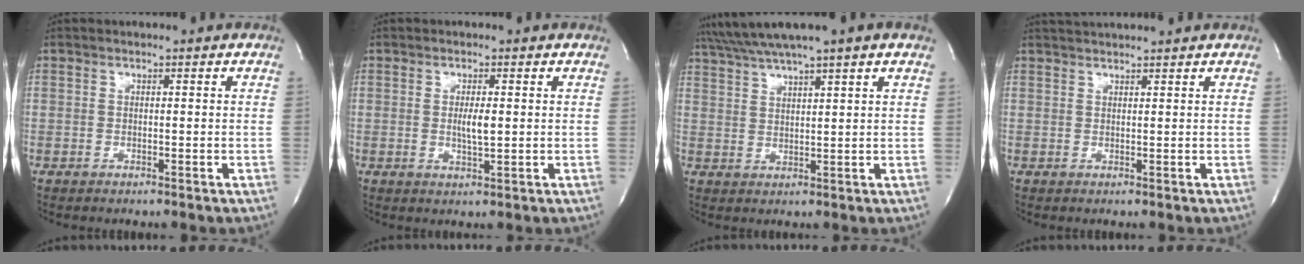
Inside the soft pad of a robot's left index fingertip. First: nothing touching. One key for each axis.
{"total": 2.7, "fx": 0.3, "fy": 0.4, "fz": 2.7, "tx": -0.051, "ty": -0.004, "tz": 0.006}
{"total": 8.3, "fx": 6.8, "fy": -1.1, "fz": 4.7, "tx": -0.086, "ty": 0.029, "tz": 0.110}
{"total": 4.5, "fx": 4.3, "fy": -0.5, "fz": 1.1, "tx": -0.015, "ty": 0.026, "tz": 0.066}